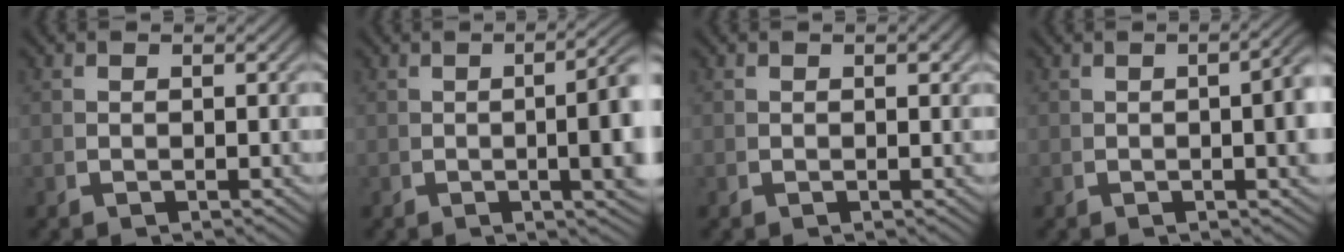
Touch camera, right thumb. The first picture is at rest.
{"total": 7.0, "force": [0.2, 2.5, 6.5], "torque": [-0.081, 0.002, -0.001]}
{"total": 0.6, "force": [0.1, 0.2, 0.5], "torque": [-0.004, -0.002, 0.002]}
{"total": 4.5, "force": [0.0, 1.5, 4.2], "torque": [-0.043, 0.000, 0.001]}